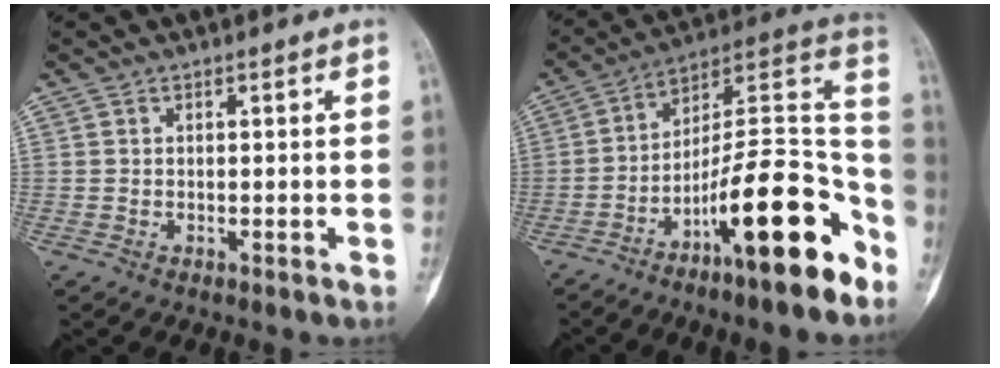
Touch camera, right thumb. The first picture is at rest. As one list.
[{"total": 20.3, "force": [-11.0, 4.7, 16.4], "torque": [-0.246, 0.088, -0.180]}]